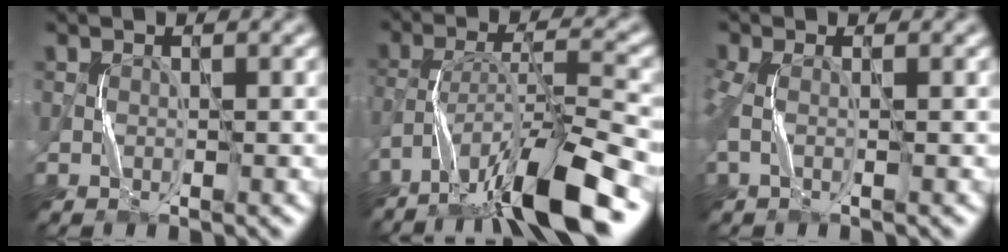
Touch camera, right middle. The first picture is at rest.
{"total": 11.5, "force": [-8.0, 2.0, 8.1], "torque": [-0.144, 0.013, -0.140]}
{"total": 2.0, "force": [0.0, 0.7, 1.9], "torque": [-0.048, 0.002, -0.005]}